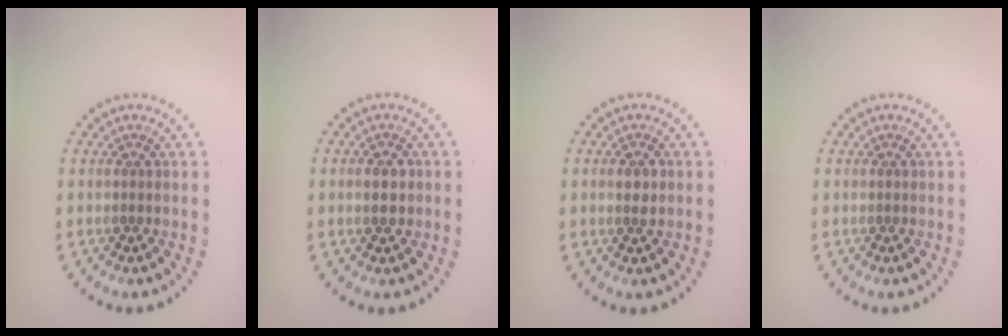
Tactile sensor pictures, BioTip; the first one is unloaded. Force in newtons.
{"total": 2.2, "press": 2.1, "slide": 0.1}
{"total": 1.4, "press": 1.4, "slide": 0.3}
{"total": 0.0}